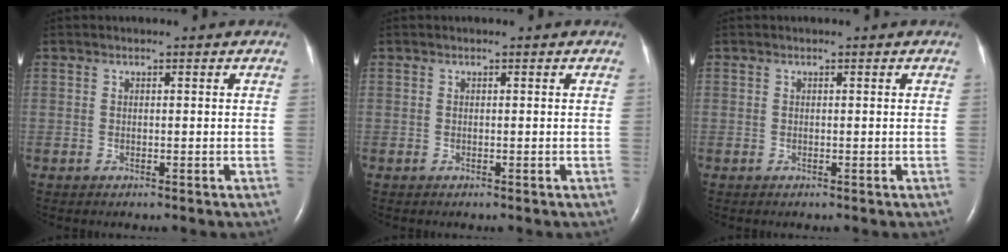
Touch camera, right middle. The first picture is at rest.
{"total": 0.0}
{"total": 0.0}